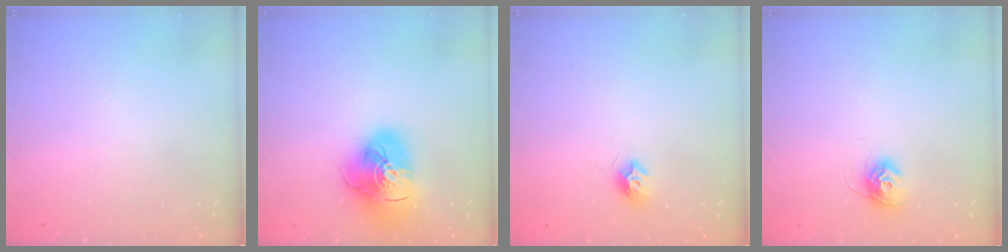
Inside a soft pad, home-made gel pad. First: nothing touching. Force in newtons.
{"total": 17.8, "press": 17.7, "slide": 1.9}
{"total": 7.4, "press": 7.4, "slide": 0.3}
{"total": 9.7, "press": 9.7, "slide": 0.2}